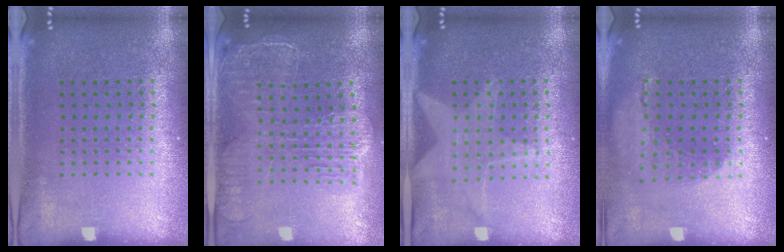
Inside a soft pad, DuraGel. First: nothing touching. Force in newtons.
{"total": 2.3, "press": 2.0, "slide": 1.1}
{"total": 1.5, "press": 1.5, "slide": 0.3}
{"total": 1.1, "press": 1.1, "slide": 0.2}